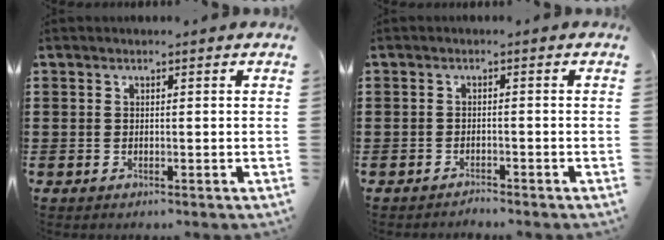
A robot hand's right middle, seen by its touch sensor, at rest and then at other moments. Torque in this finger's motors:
{"motor_torque": [-0.51, 0.18, -0.03, -0.05]}